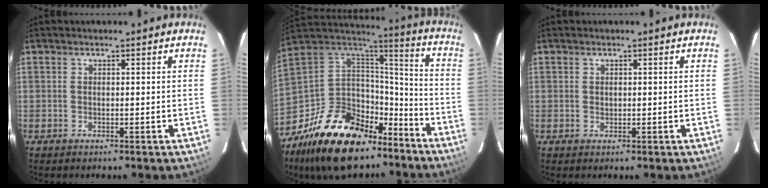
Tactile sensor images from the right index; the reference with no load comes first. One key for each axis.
{"total": 23.2, "fx": -15.3, "fy": 12.7, "fz": 12.0, "tx": -0.251, "ty": 0.023, "tz": -0.240}
{"total": 0.6, "fx": 0.2, "fy": 0.5, "fz": 0.1, "tx": 0.000, "ty": 0.001, "tz": 0.005}